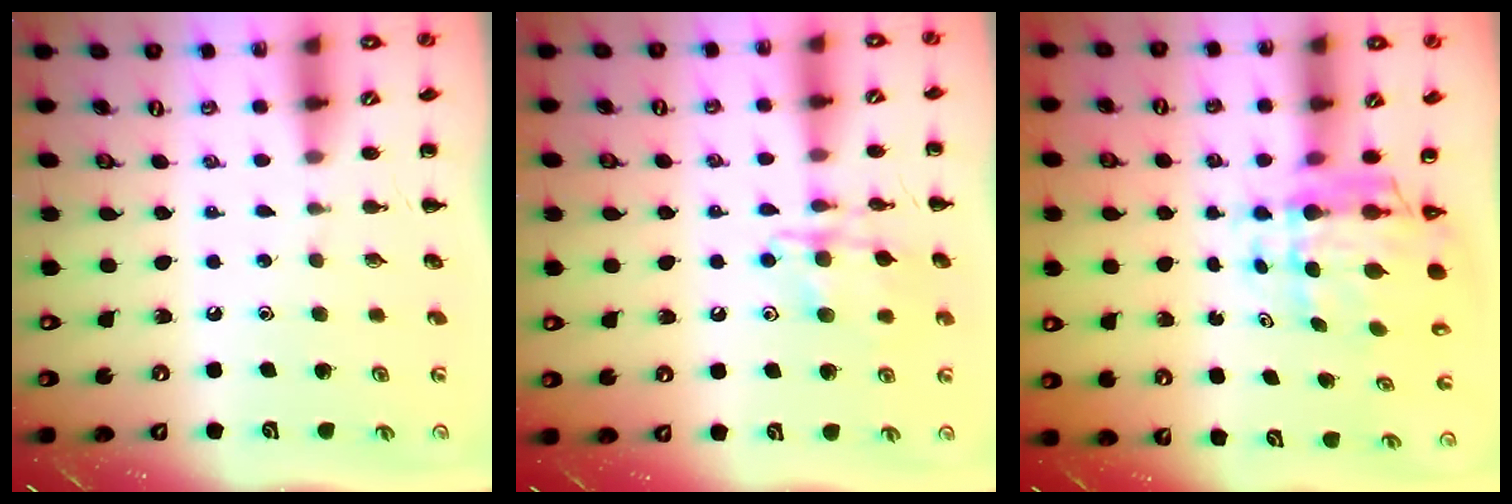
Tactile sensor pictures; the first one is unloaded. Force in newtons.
{"total": 13.2, "press": 13.2, "slide": 0.8}
{"total": 7.1, "press": 6.7, "slide": 2.5}